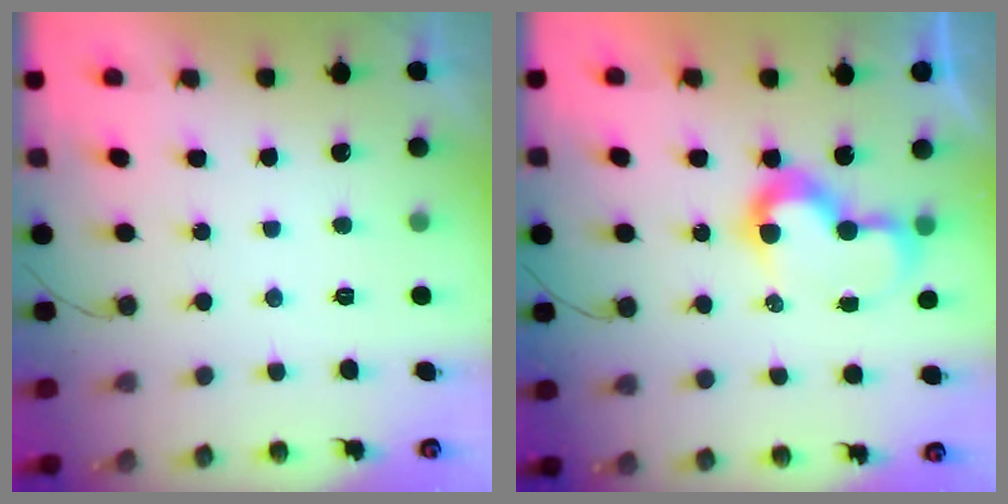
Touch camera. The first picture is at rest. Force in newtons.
{"total": 9.2, "press": 9.2, "slide": 0.4}